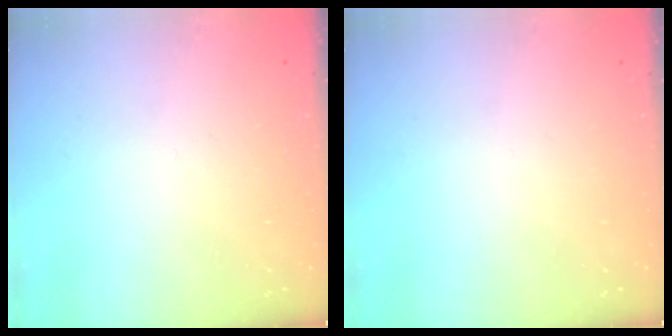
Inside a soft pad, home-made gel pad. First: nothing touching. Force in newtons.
{"total": 0.0}